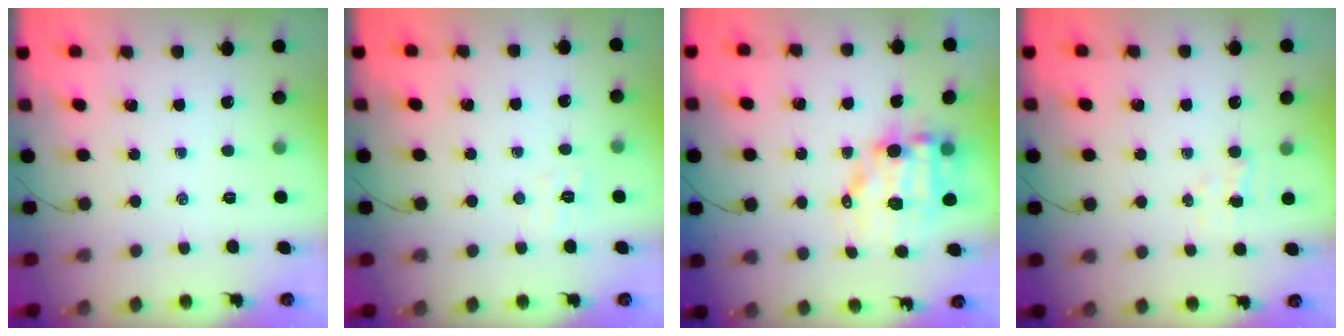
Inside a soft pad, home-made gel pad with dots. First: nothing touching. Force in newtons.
{"total": 5.3, "press": 5.1, "slide": 1.3}
{"total": 9.5, "press": 9.2, "slide": 2.6}
{"total": 3.7, "press": 3.5, "slide": 1.1}